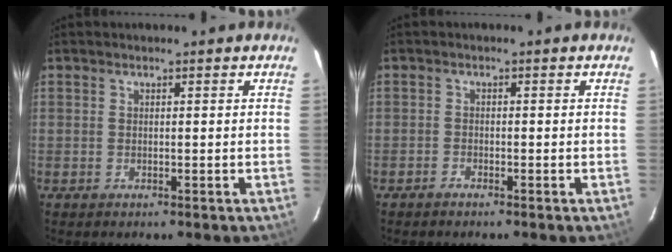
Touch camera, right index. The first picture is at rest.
{"total": 1.0, "force": [-0.9, 0.2, 0.1], "torque": [-0.004, 0.003, -0.021]}